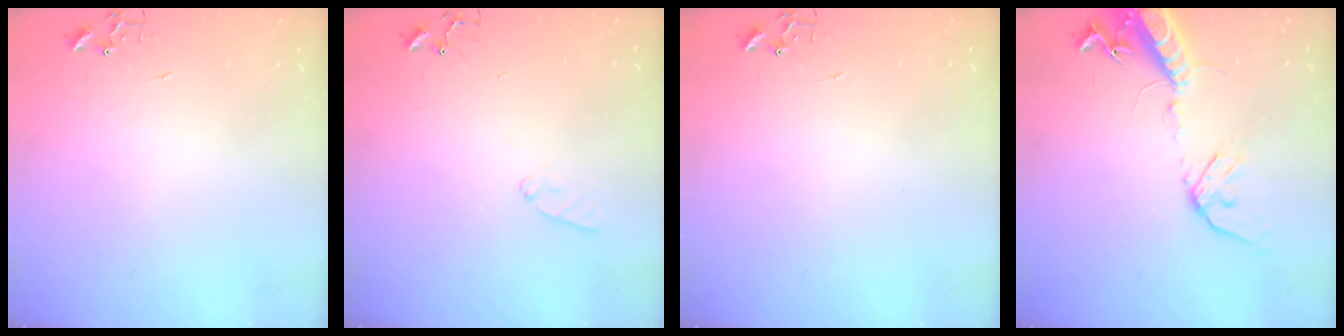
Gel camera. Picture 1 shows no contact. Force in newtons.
{"total": 5.7, "press": 5.7, "slide": 0.6}
{"total": 0.0}
{"total": 16.2, "press": 15.8, "slide": 3.6}